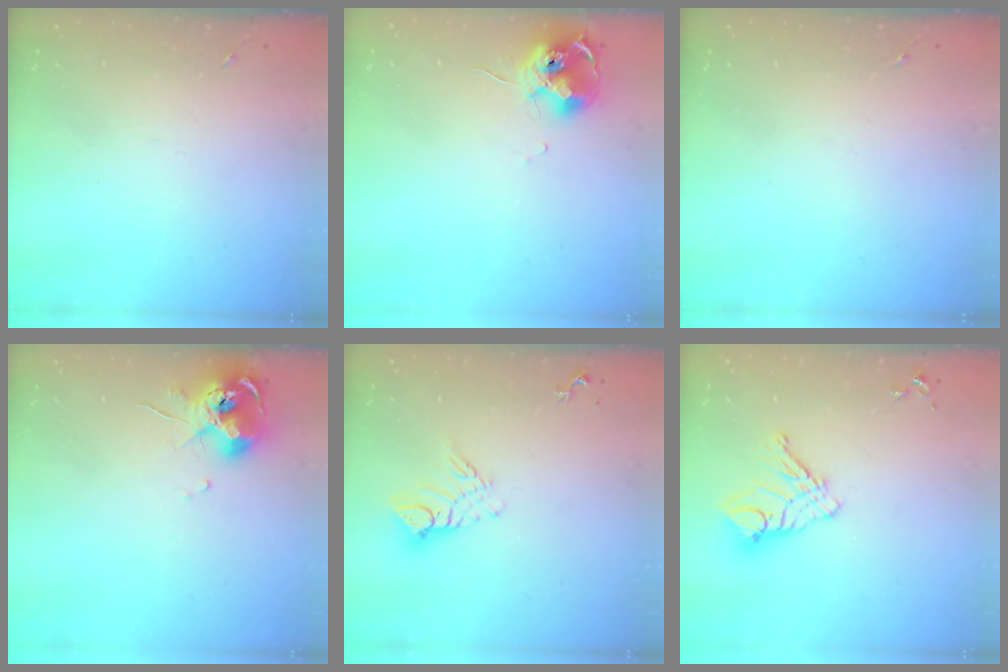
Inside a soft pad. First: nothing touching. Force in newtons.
{"total": 11.9, "press": 11.8, "slide": 1.2}
{"total": 0.0}
{"total": 10.3, "press": 10.2, "slide": 1.5}
{"total": 10.2, "press": 10.1, "slide": 0.8}
{"total": 11.6, "press": 11.5, "slide": 1.1}